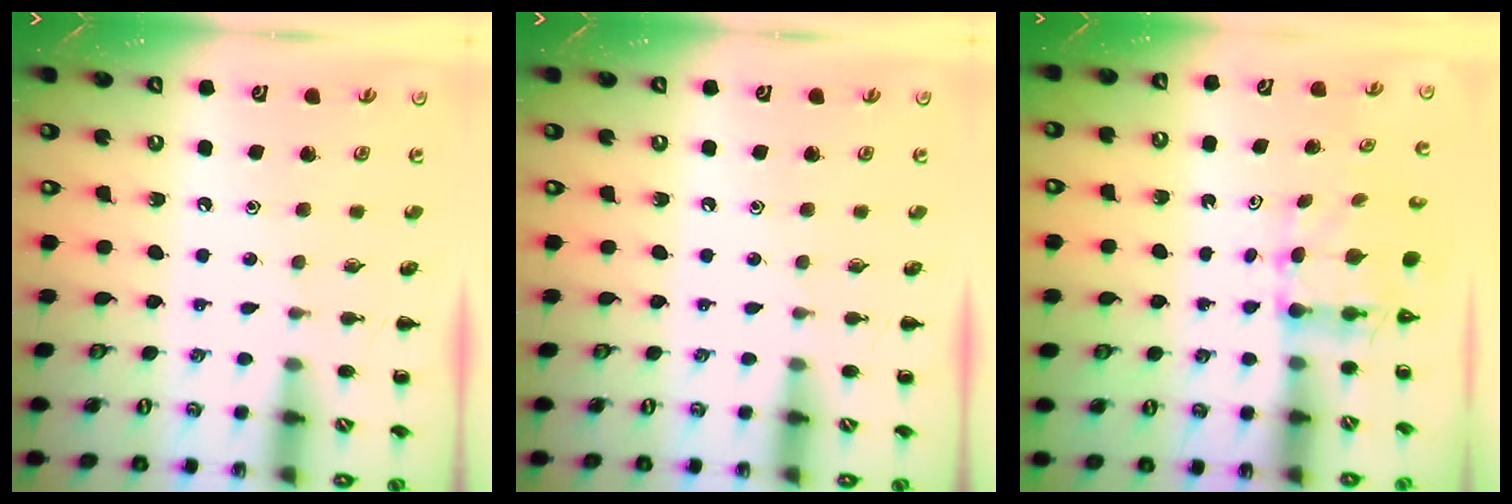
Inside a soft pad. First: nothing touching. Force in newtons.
{"total": 0.0}
{"total": 5.1, "press": 5.1, "slide": 0.5}